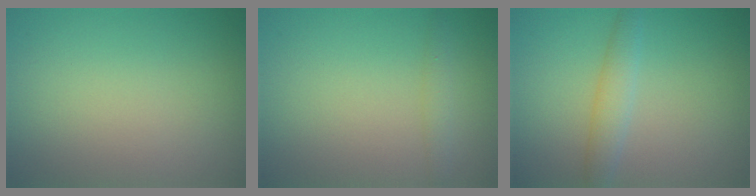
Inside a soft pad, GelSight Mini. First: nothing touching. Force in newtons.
{"total": 1.1, "press": 1.1, "slide": 0.1}
{"total": 2.2, "press": 2.2, "slide": 0.1}